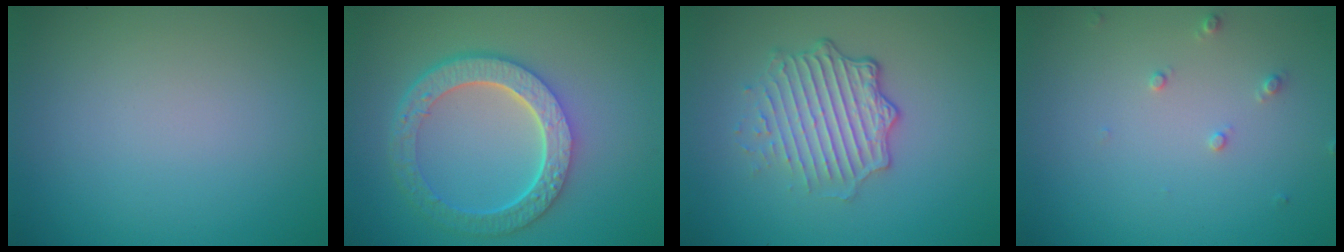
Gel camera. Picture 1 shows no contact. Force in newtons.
{"total": 6.3, "press": 4.7, "slide": 4.2}
{"total": 5.0, "press": 3.6, "slide": 3.5}
{"total": 1.1, "press": 1.1, "slide": 0.2}